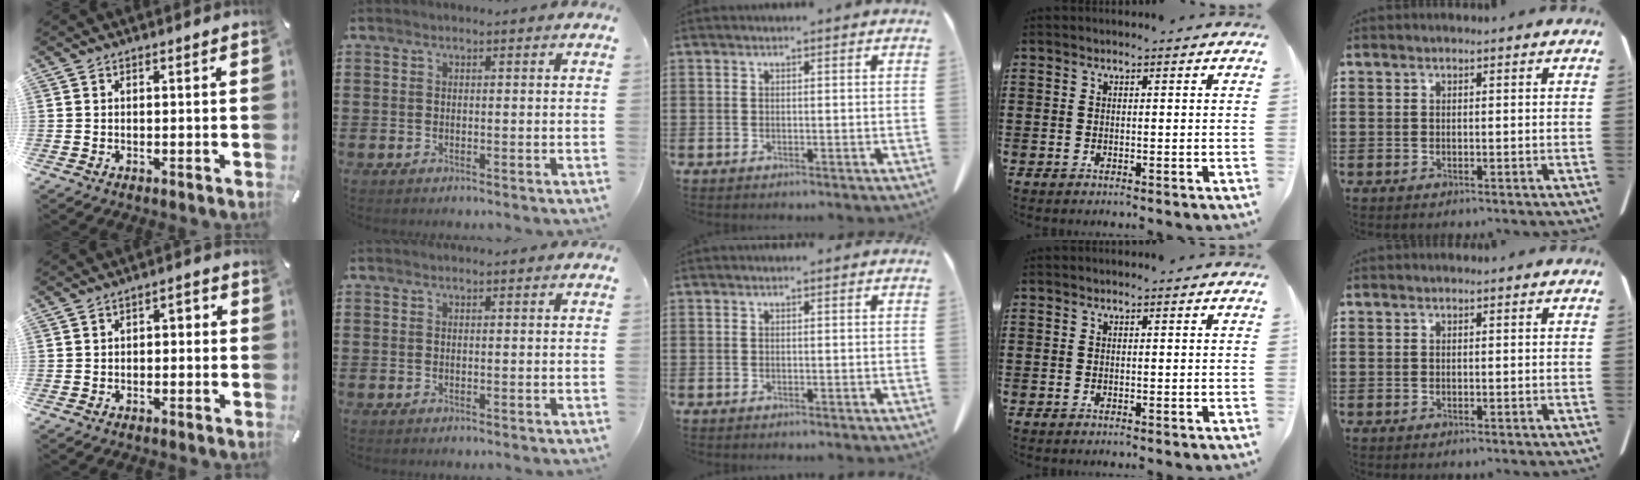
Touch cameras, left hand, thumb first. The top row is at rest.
{"thumb": {"total": 2.9, "force": [-2.0, 1.6, 1.3], "torque": [-0.023, 0.016, -0.042]}}